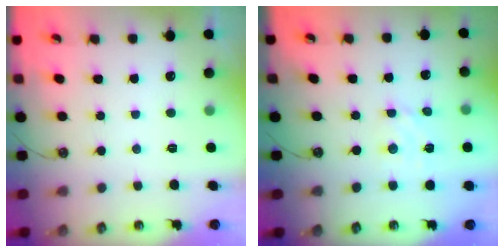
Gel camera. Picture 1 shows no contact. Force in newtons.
{"total": 2.8, "press": 2.8, "slide": 0.4}